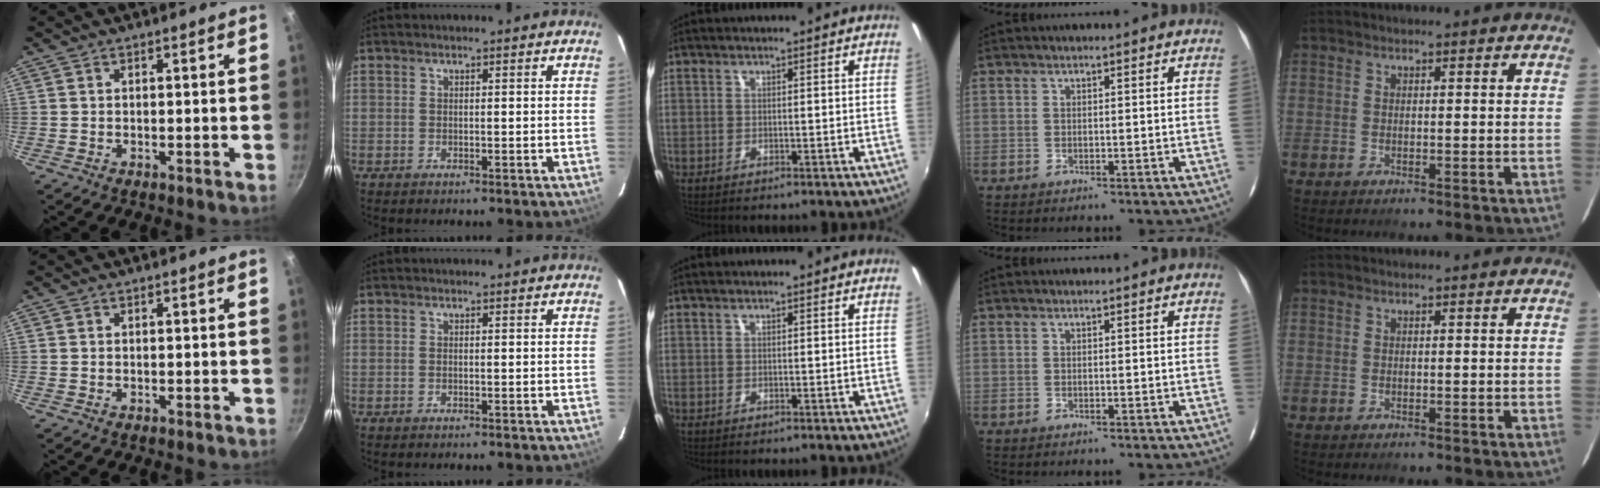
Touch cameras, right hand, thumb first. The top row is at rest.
{}